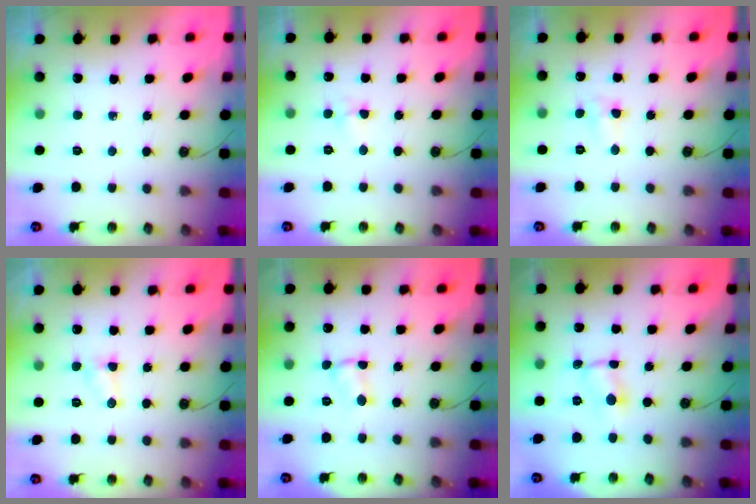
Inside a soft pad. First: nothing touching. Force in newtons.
{"total": 3.8, "press": 3.8, "slide": 0.5}
{"total": 3.8, "press": 3.8, "slide": 0.5}
{"total": 3.0, "press": 3.0, "slide": 0.4}
{"total": 1.8, "press": 1.8, "slide": 0.1}
{"total": 1.3, "press": 1.3, "slide": 0.2}